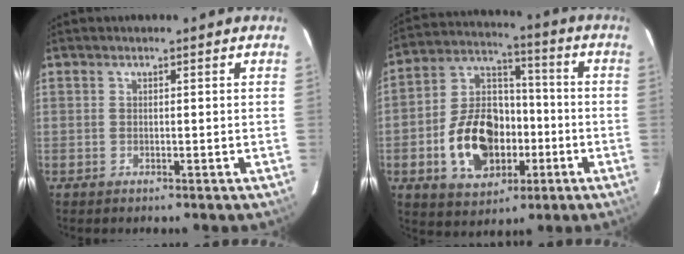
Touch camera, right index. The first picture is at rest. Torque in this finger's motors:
{"motor_torque": [1.88, -0.26, 0.36, 0.10]}